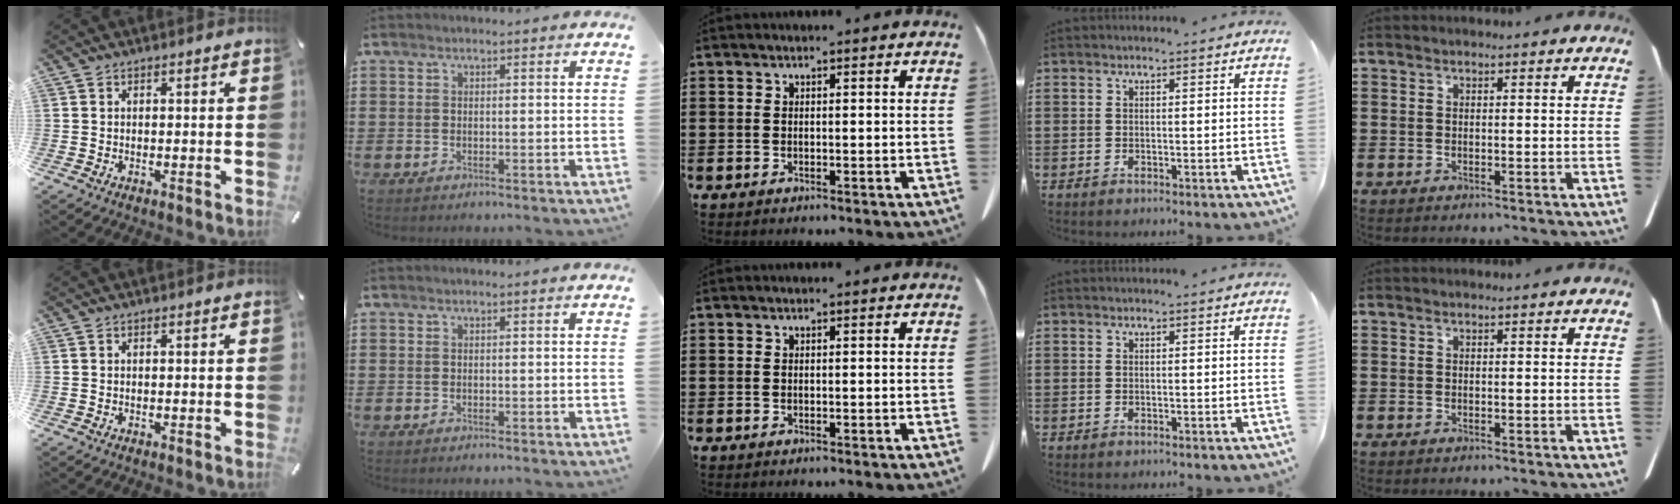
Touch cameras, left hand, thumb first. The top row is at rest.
{}